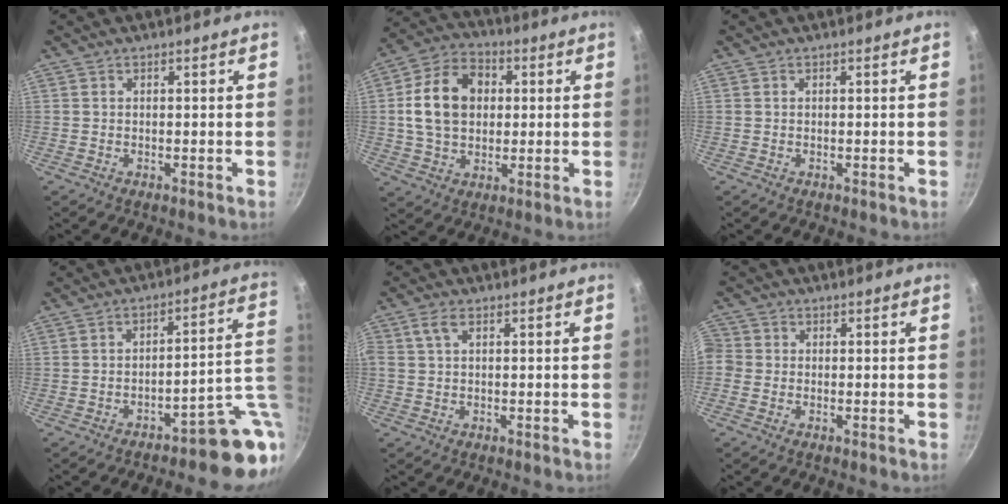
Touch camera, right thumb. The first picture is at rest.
{"total": 14.3, "force": [1.9, 10.6, 9.4], "torque": [-0.146, 0.017, 0.022]}
{"total": 0.0}
{"total": 11.5, "force": [-5.1, 3.6, 9.7], "torque": [-0.066, 0.043, -0.070]}
{"total": 2.7, "force": [0.9, 1.2, 2.2], "torque": [-0.048, 0.008, 0.017]}
{"total": 3.7, "force": [-0.9, 3.3, 1.3], "torque": [-0.031, 0.009, -0.031]}